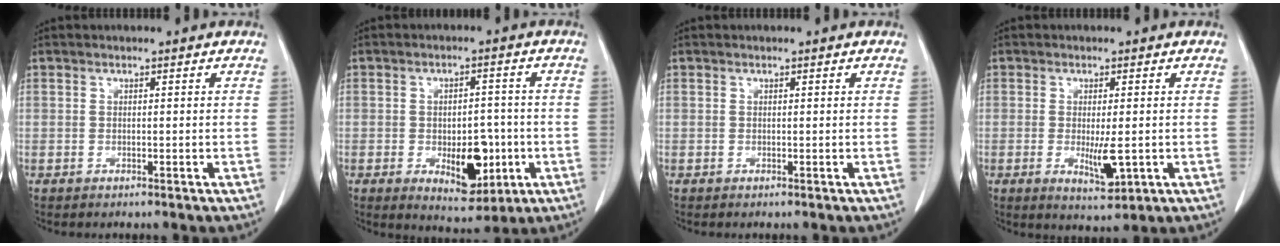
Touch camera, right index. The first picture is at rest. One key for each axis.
{"total": 8.5, "fx": -2.4, "fy": 4.2, "fz": 7.0, "tx": -0.097, "ty": 0.001, "tz": -0.023}
{"total": 0.0}
{"total": 5.0, "fx": -1.0, "fy": 1.3, "fz": 4.8, "tx": -0.077, "ty": -0.011, "tz": -0.009}